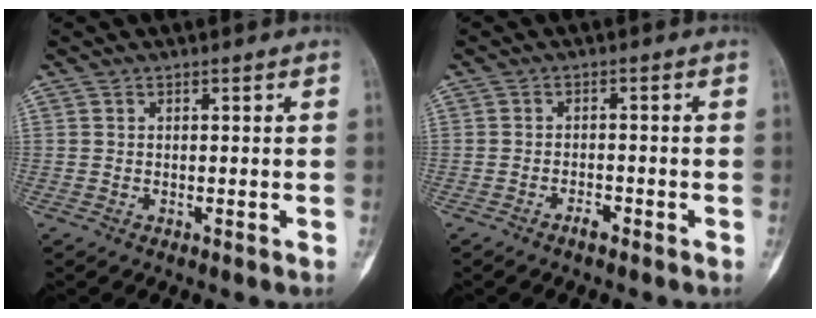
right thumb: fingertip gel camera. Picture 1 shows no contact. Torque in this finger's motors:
{"motor_torque": [-0.47, -0.17, 0.07, 0.43, 0.01]}